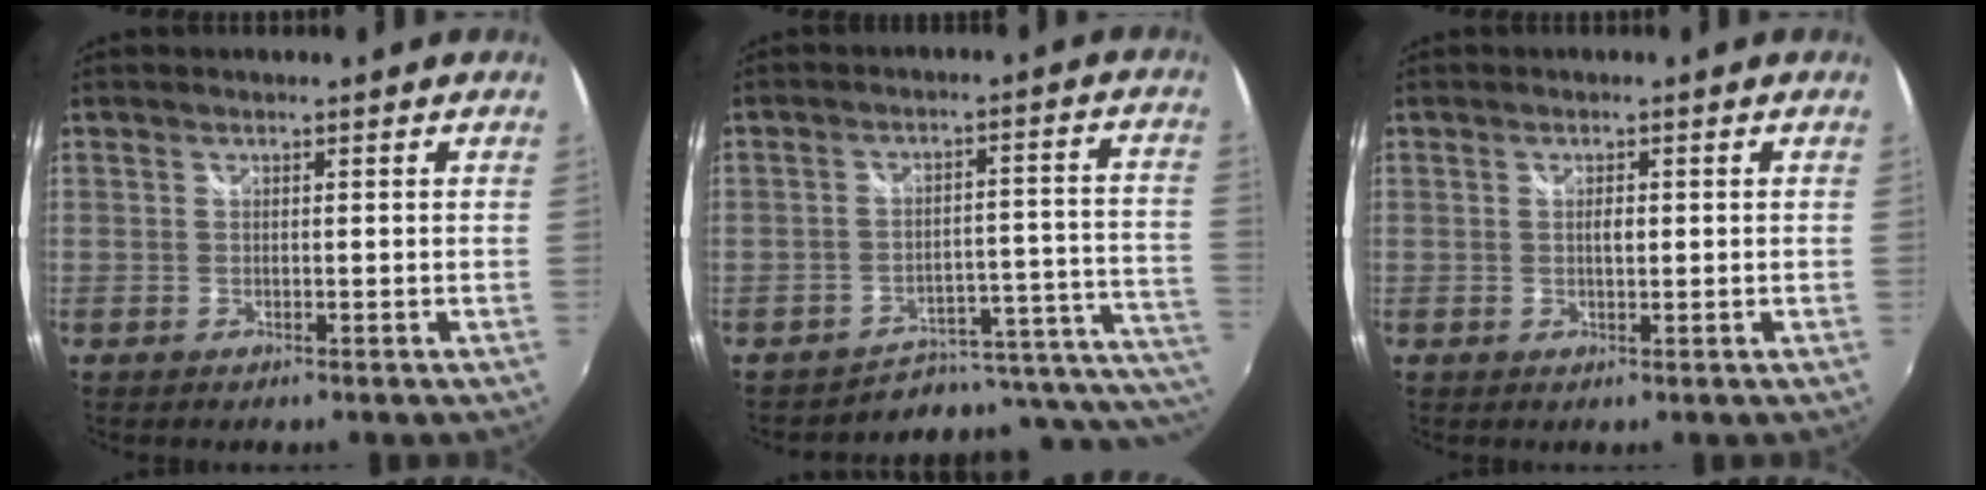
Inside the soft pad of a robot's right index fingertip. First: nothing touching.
{"total": 14.1, "force": [-10.0, 6.7, 7.5], "torque": [-0.086, 0.002, -0.126]}
{"total": 1.4, "force": [0.2, 0.6, 1.3], "torque": [-0.021, 0.001, 0.002]}